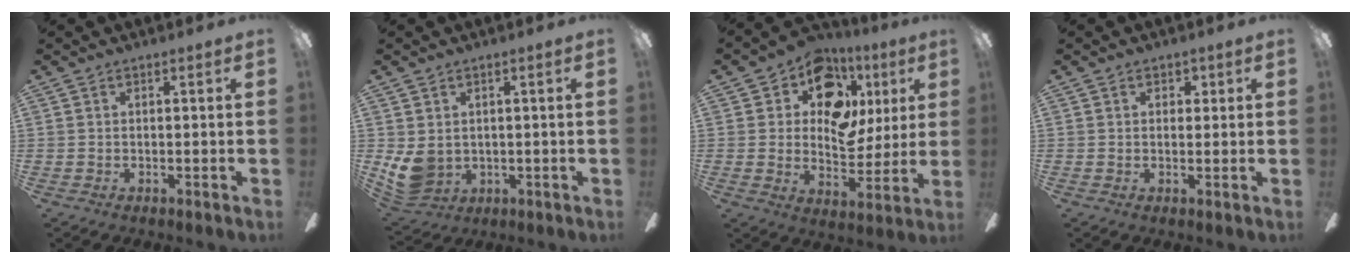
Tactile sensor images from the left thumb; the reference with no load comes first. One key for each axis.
{"total": 7.6, "fx": 0.7, "fy": 6.3, "fz": 4.2, "tx": -0.105, "ty": -0.006, "tz": 0.016}
{"total": 14.4, "fx": 6.8, "fy": 9.9, "fz": 8.0, "tx": -0.117, "ty": -0.029, "tz": 0.128}
{"total": 1.9, "fx": 0.7, "fy": 1.5, "fz": 0.9, "tx": -0.003, "ty": 0.002, "tz": 0.008}